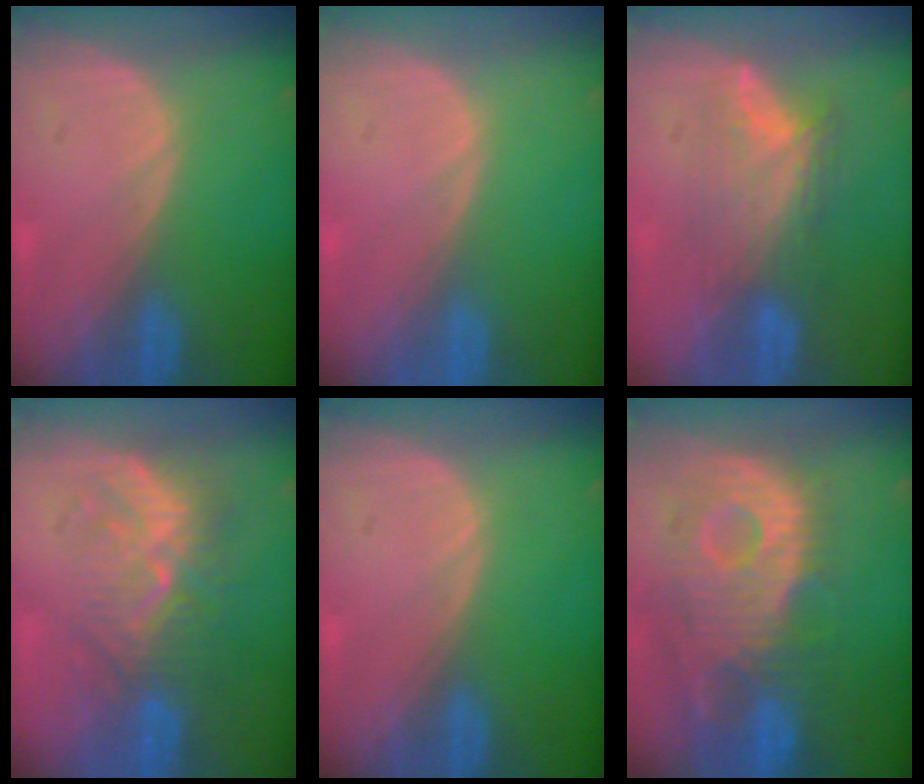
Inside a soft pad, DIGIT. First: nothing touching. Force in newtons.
{"total": 0.0}
{"total": 7.0, "press": 6.7, "slide": 1.9}
{"total": 8.7, "press": 8.2, "slide": 2.9}
{"total": 0.0}
{"total": 11.8, "press": 10.6, "slide": 5.2}